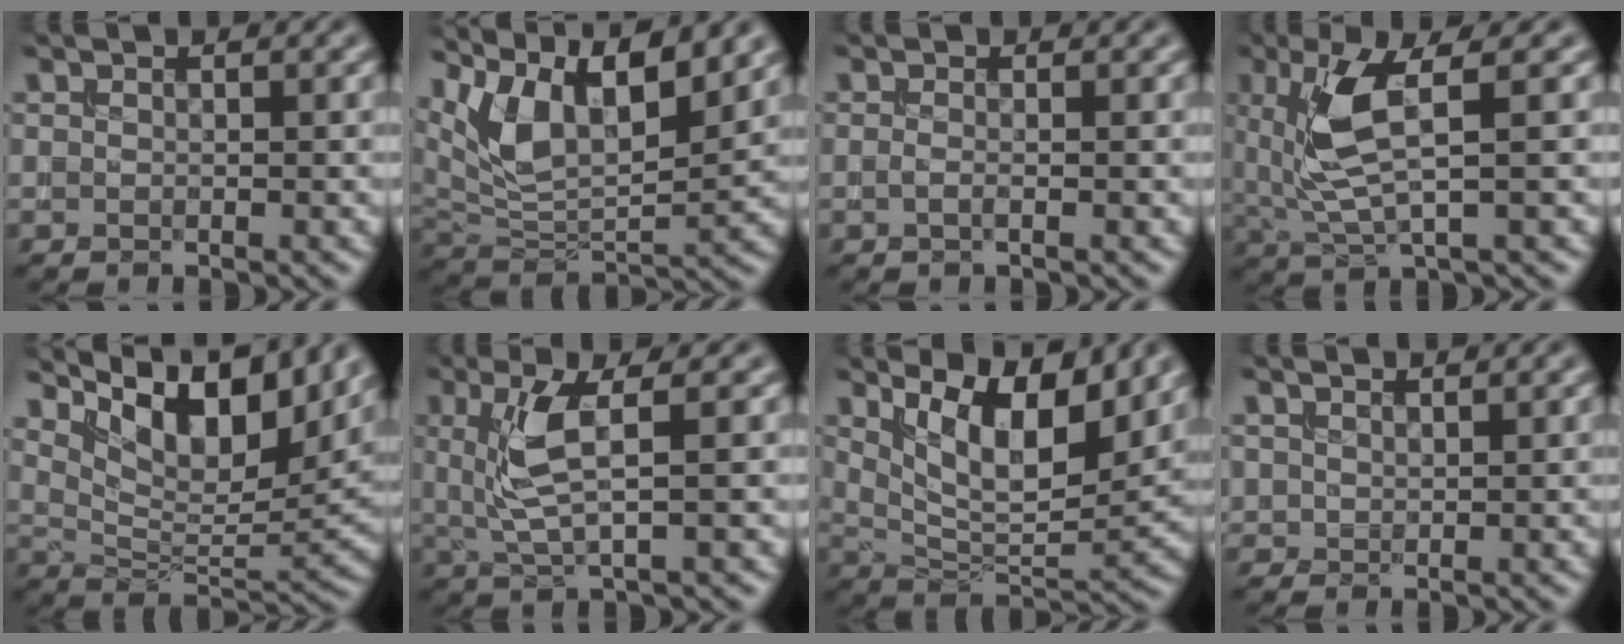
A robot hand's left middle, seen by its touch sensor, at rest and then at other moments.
{"total": 9.9, "force": [5.6, 3.8, 7.2], "torque": [-0.143, 0.002, 0.105]}
{"total": 0.7, "force": [-0.4, 0.1, 0.6], "torque": [-0.015, -0.005, -0.008]}
{"total": 5.4, "force": [1.2, 1.4, 5.0], "torque": [-0.118, -0.003, 0.030]}
{"total": 11.5, "force": [7.2, 4.7, 7.7], "torque": [-0.125, 0.005, 0.130]}
{"total": 4.1, "force": [0.9, 0.9, 3.9], "torque": [-0.090, -0.002, 0.023]}
{"total": 8.5, "force": [4.2, 3.5, 6.4], "torque": [-0.111, -0.008, 0.069]}
{"total": 0.9, "force": [0.8, 0.5, 0.1], "torque": [-0.004, -0.003, 0.017]}